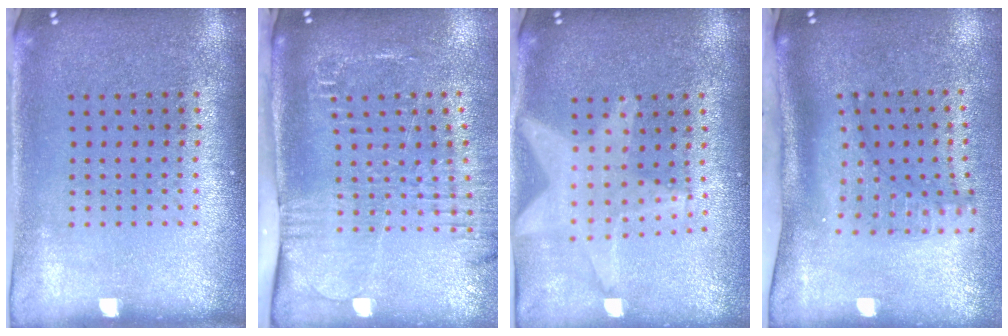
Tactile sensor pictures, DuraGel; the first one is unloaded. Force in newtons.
{"total": 2.6, "press": 2.0, "slide": 1.6}
{"total": 1.3, "press": 1.3, "slide": 0.5}
{"total": 1.8, "press": 1.4, "slide": 1.1}